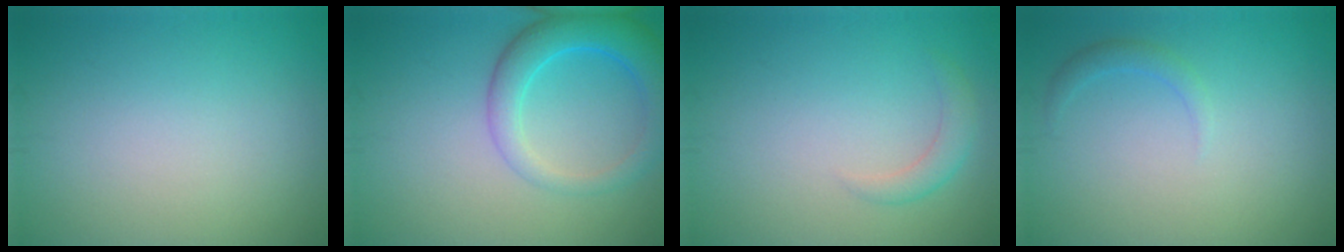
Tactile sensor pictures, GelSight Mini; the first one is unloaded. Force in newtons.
{"total": 4.9, "press": 4.9, "slide": 0.4}
{"total": 1.6, "press": 1.6, "slide": 0.1}
{"total": 1.1, "press": 1.1, "slide": 0.0}